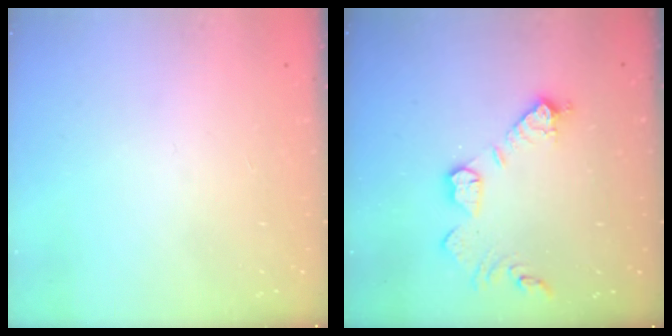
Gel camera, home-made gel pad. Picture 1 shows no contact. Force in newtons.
{"total": 12.9, "press": 12.8, "slide": 0.9}